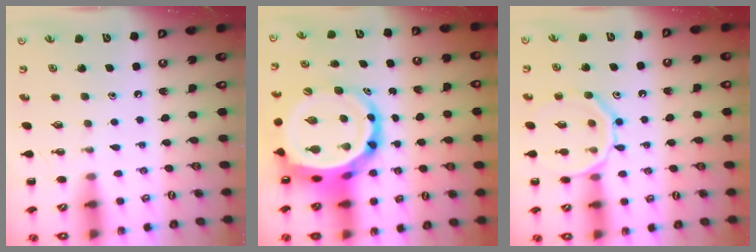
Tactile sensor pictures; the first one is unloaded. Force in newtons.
{"total": 12.7, "press": 12.2, "slide": 3.5}
{"total": 14.0, "press": 14.0, "slide": 1.2}